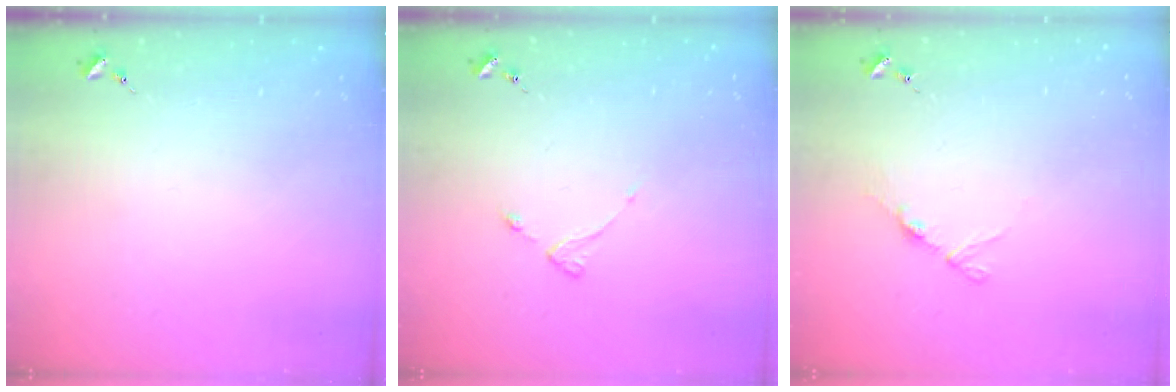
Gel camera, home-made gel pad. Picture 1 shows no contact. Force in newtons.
{"total": 2.8, "press": 2.7, "slide": 0.5}
{"total": 5.5, "press": 5.4, "slide": 0.6}